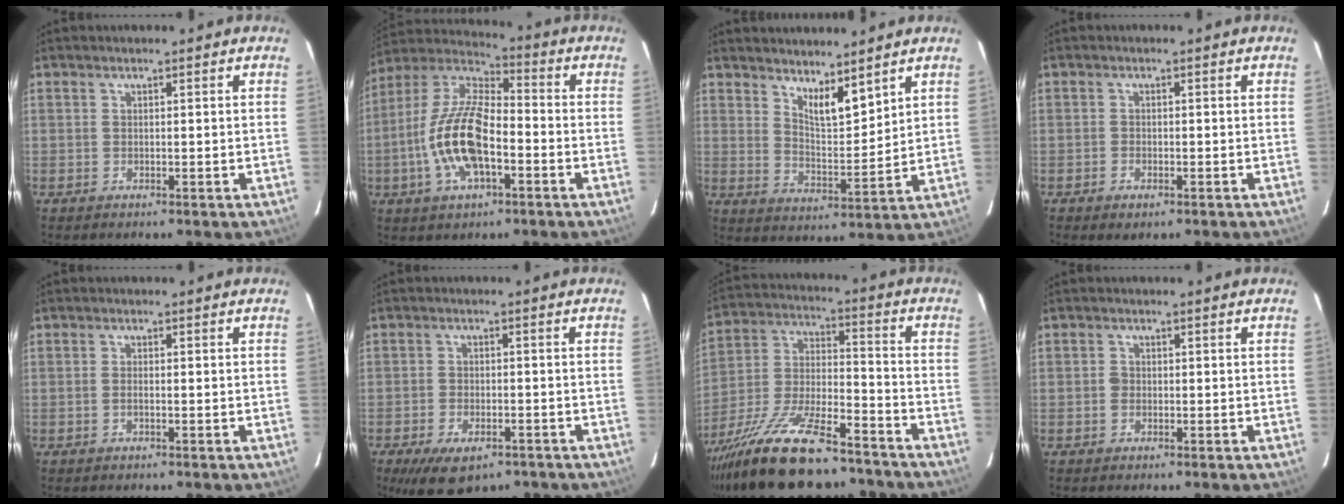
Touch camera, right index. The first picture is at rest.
{"total": 16.3, "force": [-4.6, 7.0, 14.0], "torque": [-0.291, 0.001, -0.090]}
{"total": 7.1, "force": [5.4, 1.8, 4.2], "torque": [-0.066, -0.011, 0.096]}
{"total": 1.9, "force": [-1.2, 1.0, 1.1], "torque": [-0.027, -0.004, -0.023]}
{"total": 1.1, "force": [-0.4, 0.4, 0.9], "torque": [-0.021, 0.002, -0.008]}
{"total": 9.6, "force": [-6.3, 4.6, 5.7], "torque": [-0.119, -0.020, -0.095]}
{"total": 24.4, "force": [-18.3, 7.2, 14.4], "torque": [-0.283, -0.031, -0.299]}
{"total": 1.3, "force": [-0.3, 1.1, 0.5], "torque": [-0.007, 0.003, -0.008]}